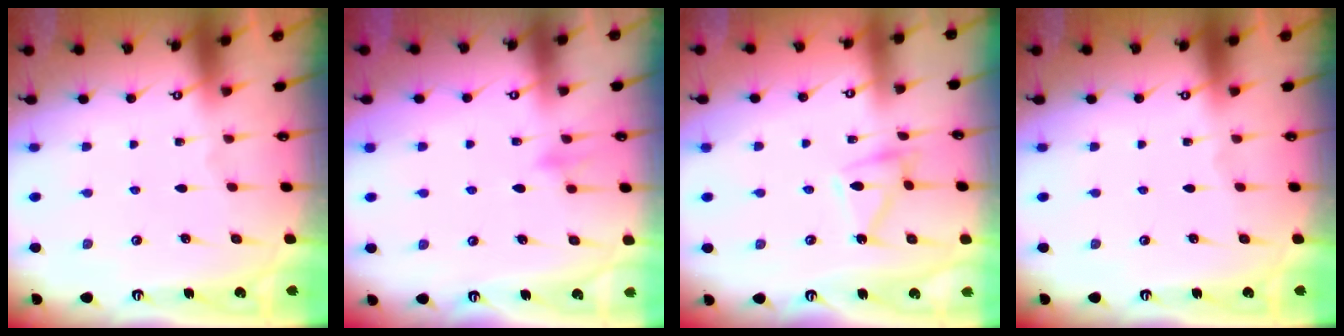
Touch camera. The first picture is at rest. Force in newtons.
{"total": 7.3, "press": 7.3, "slide": 0.8}
{"total": 8.7, "press": 8.7, "slide": 0.3}
{"total": 0.0}